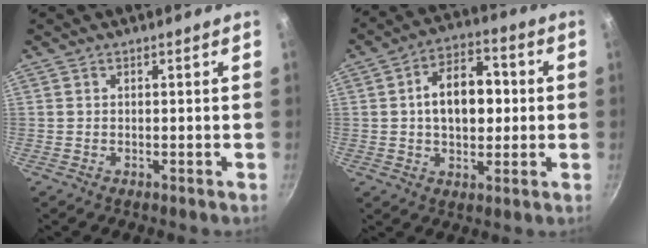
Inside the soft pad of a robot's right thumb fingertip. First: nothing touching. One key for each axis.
{"total": 12.4, "fx": 0.8, "fy": 8.1, "fz": 9.4, "tx": -0.112, "ty": 0.020, "tz": 0.004}